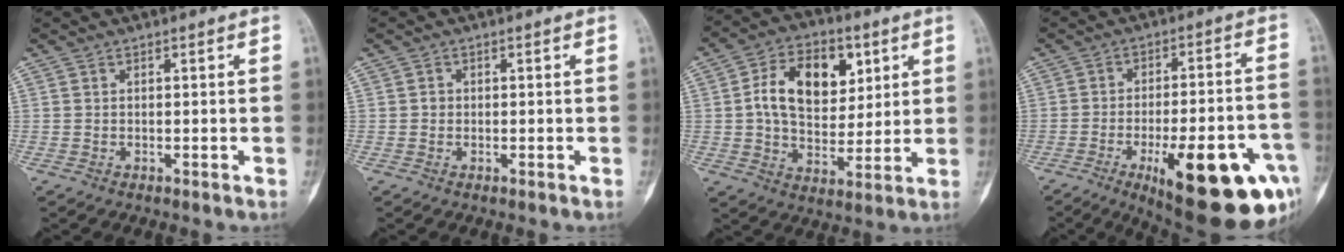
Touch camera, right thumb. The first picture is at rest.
{"total": 1.0, "force": [0.0, 0.9, 0.3], "torque": [0.000, 0.003, -0.001]}
{"total": 15.6, "force": [4.2, 10.4, 10.9], "torque": [-0.143, -0.004, 0.070]}
{"total": 24.4, "force": [-10.1, 7.7, 20.8], "torque": [-0.234, 0.028, -0.130]}